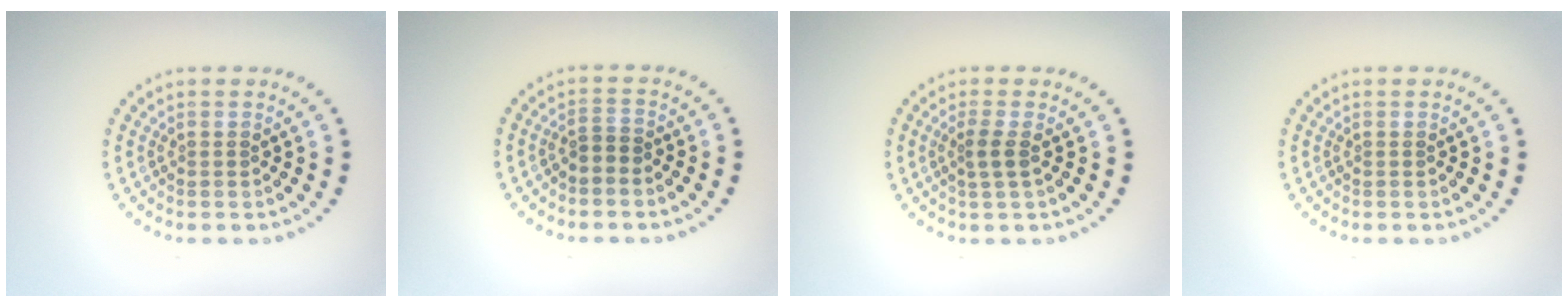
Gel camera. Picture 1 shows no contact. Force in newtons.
{"total": 1.2, "press": 0.9, "slide": 0.8}
{"total": 1.6, "press": 1.3, "slide": 0.8}
{"total": 0.0}